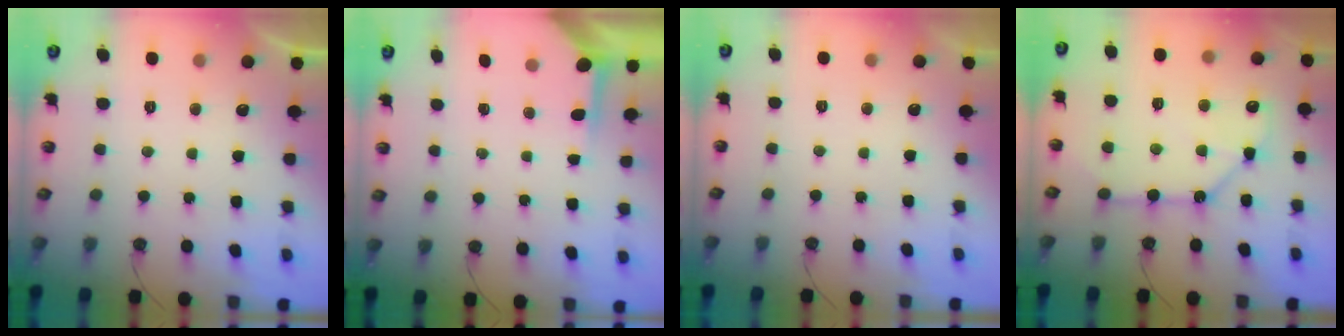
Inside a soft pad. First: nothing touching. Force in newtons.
{"total": 3.6, "press": 3.6, "slide": 0.5}
{"total": 0.0}
{"total": 11.1, "press": 11.1, "slide": 1.1}